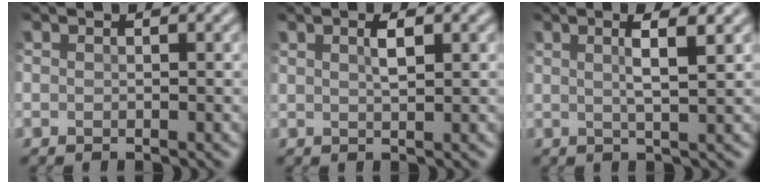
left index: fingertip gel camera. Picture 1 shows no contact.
{"total": 1.6, "force": [0.6, 0.4, 1.4], "torque": [-0.028, 0.002, 0.011]}
{"total": 3.3, "force": [1.1, 0.6, 3.0], "torque": [-0.046, 0.003, 0.017]}